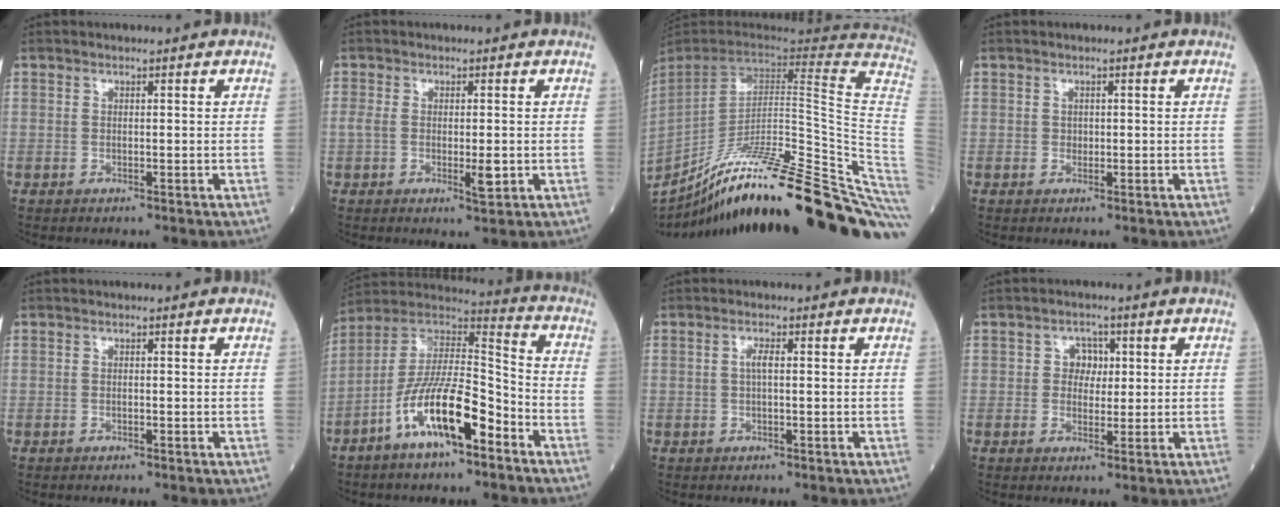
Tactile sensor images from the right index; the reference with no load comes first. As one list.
[{"total": 4.2, "force": [-0.7, 1.4, 3.9], "torque": [-0.074, -0.007, -0.011]}, {"total": 39.5, "force": [-30.5, 1.7, 25.1], "torque": [-0.264, -0.052, -0.433]}, {"total": 0.8, "force": [0.0, 0.7, 0.4], "torque": [-0.005, 0.001, 0.000]}, {"total": 0.0}, {"total": 14.8, "force": [-7.5, 3.7, 12.3], "torque": [-0.228, 0.008, -0.133]}, {"total": 1.7, "force": [0.2, 0.3, 1.6], "torque": [-0.032, 0.003, 0.003]}, {"total": 3.4, "force": [0.8, 2.7, 2.0], "torque": [-0.021, 0.008, 0.010]}]